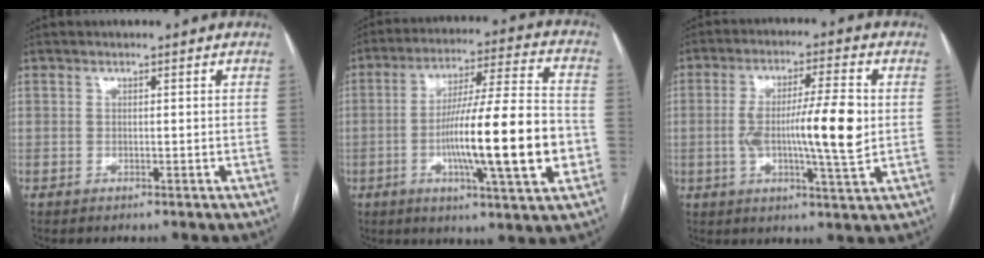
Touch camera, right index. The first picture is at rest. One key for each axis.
{"total": 19.1, "fx": -3.9, "fy": 1.0, "fz": 18.7, "tx": -0.299, "ty": 0.000, "tz": -0.061}
{"total": 12.0, "fx": -0.3, "fy": 0.9, "fz": 12.0, "tx": -0.208, "ty": 0.004, "tz": -0.007}